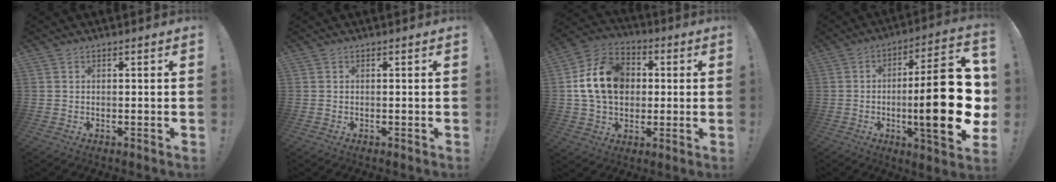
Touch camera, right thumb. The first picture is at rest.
{"total": 0.0}
{"total": 17.2, "force": [2.3, 13.3, 10.7], "torque": [-0.179, 0.009, 0.052]}
{"total": 26.1, "force": [-2.6, 6.2, 25.2], "torque": [-0.399, 0.001, -0.037]}